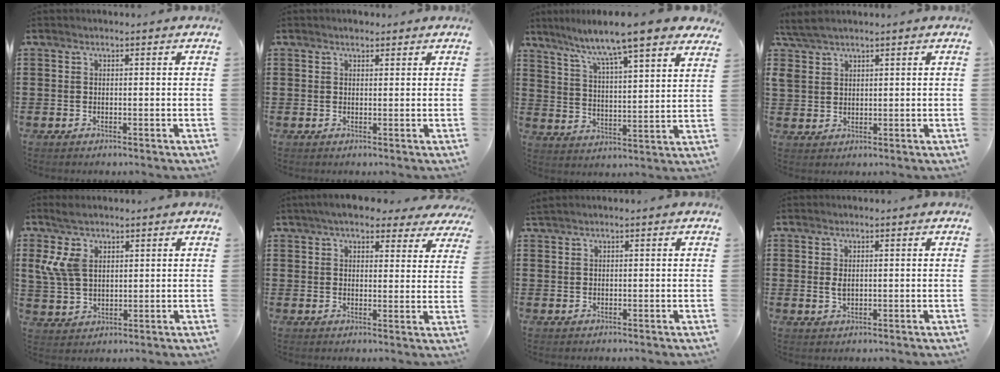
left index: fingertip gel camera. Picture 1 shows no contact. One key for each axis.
{"total": 1.1, "fx": 0.9, "fy": 0.5, "fz": 0.3, "tx": 0.001, "ty": 0.000, "tz": 0.016}
{"total": 7.6, "fx": 6.8, "fy": -0.3, "fz": 3.5, "tx": -0.098, "ty": -0.042, "tz": 0.107}
{"total": 3.3, "fx": 2.7, "fy": 1.6, "fz": 1.2, "tx": -0.033, "ty": 0.007, "tz": 0.051}
{"total": 6.8, "fx": 3.1, "fy": 4.3, "fz": 4.3, "tx": -0.120, "ty": 0.008, "tz": 0.054}
{"total": 5.7, "fx": 5.0, "fy": 1.3, "fz": 2.3, "tx": -0.054, "ty": -0.007, "tz": 0.091}
{"total": 0.7, "fx": 0.6, "fy": 0.0, "fz": 0.4, "tx": -0.007, "ty": 0.000, "tz": 0.012}
{"total": 1.7, "fx": 0.3, "fy": 0.9, "fz": 1.4, "tx": -0.038, "ty": 0.002, "tz": 0.003}